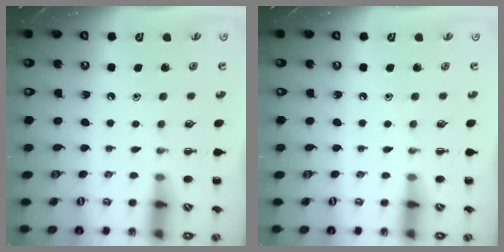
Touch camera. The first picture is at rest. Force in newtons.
{"total": 0.0}